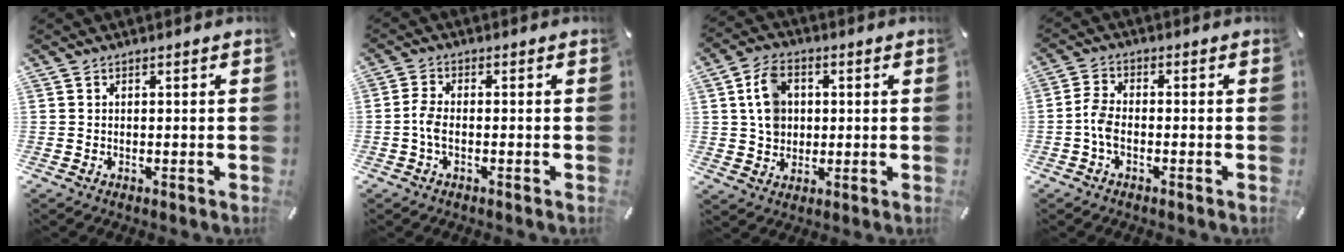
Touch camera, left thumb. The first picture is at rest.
{"total": 3.6, "force": [-0.9, 1.7, 3.0], "torque": [-0.066, 0.003, -0.020]}
{"total": 8.2, "force": [1.6, 6.9, 4.1], "torque": [-0.082, 0.010, 0.032]}
{"total": 4.7, "force": [-1.5, 2.7, 3.6], "torque": [-0.079, 0.005, -0.030]}